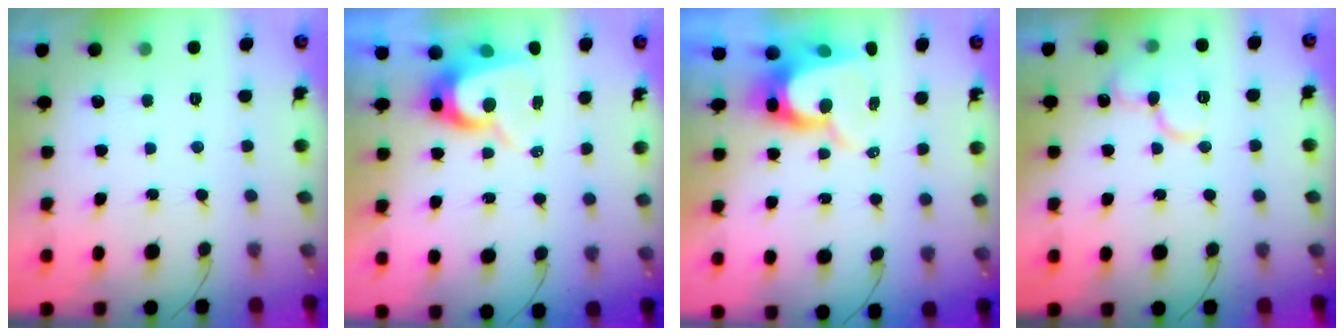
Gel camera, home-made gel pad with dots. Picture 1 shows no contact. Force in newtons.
{"total": 8.6, "press": 8.6, "slide": 0.8}
{"total": 9.7, "press": 9.7, "slide": 1.0}
{"total": 12.9, "press": 12.8, "slide": 1.7}